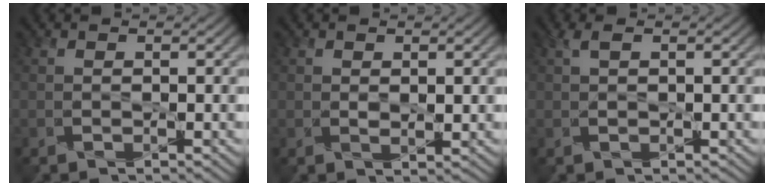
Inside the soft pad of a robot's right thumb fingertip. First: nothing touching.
{"total": 1.0, "force": [0.6, 0.5, 0.6], "torque": [-0.017, -0.001, 0.015]}
{"total": 1.2, "force": [0.8, 0.4, 0.7], "torque": [-0.021, 0.007, 0.017]}